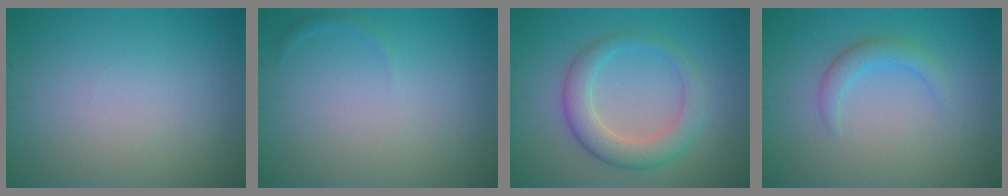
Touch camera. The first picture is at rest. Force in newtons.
{"total": 0.5, "press": 0.5, "slide": 0.1}
{"total": 4.3, "press": 4.3, "slide": 0.1}
{"total": 2.0, "press": 2.0, "slide": 0.1}